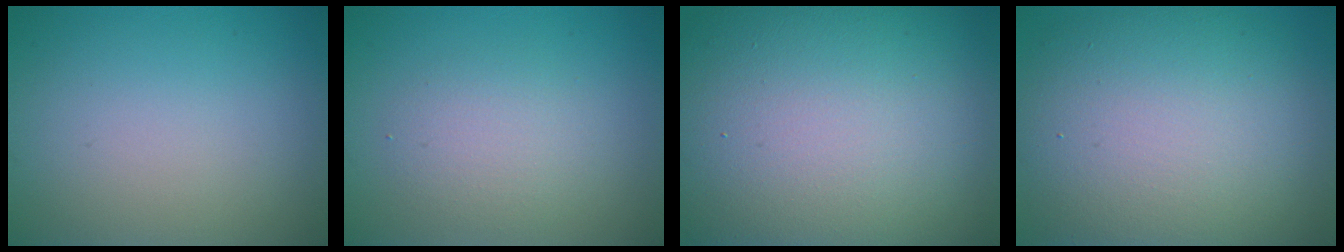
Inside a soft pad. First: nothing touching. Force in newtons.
{"total": 2.6, "press": 2.6, "slide": 0.0}
{"total": 21.2, "press": 21.1, "slide": 1.4}
{"total": 13.0, "press": 12.9, "slide": 1.0}